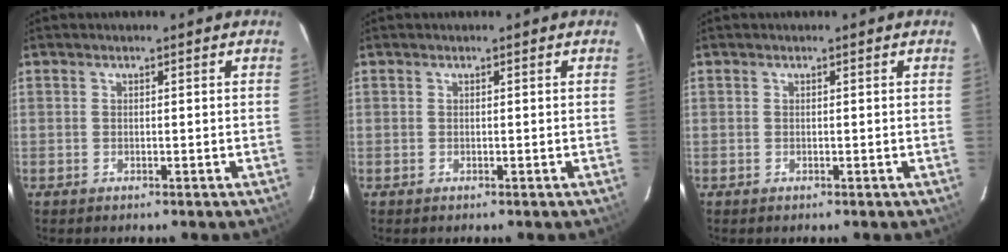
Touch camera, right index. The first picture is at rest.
{"total": 0.0}
{"total": 0.0}